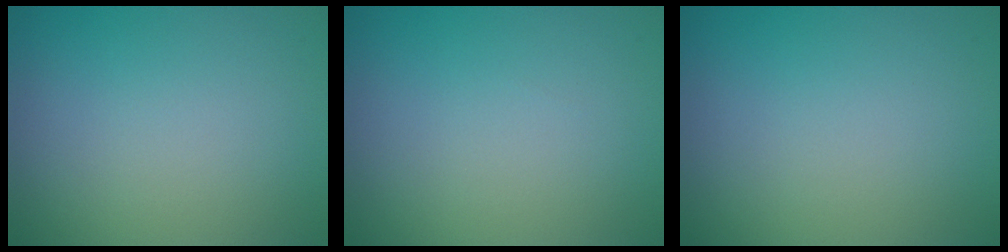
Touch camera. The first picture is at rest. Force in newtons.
{"total": 0.0}
{"total": 0.0}